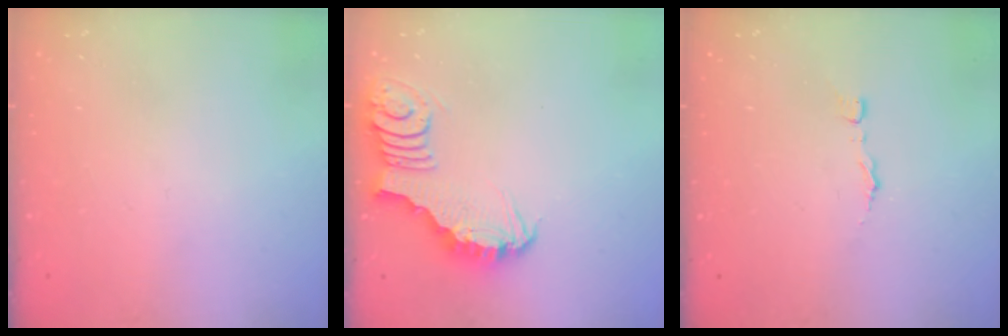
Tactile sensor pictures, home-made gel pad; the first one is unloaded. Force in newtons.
{"total": 3.6, "press": 3.6, "slide": 0.4}
{"total": 2.7, "press": 2.7, "slide": 0.3}